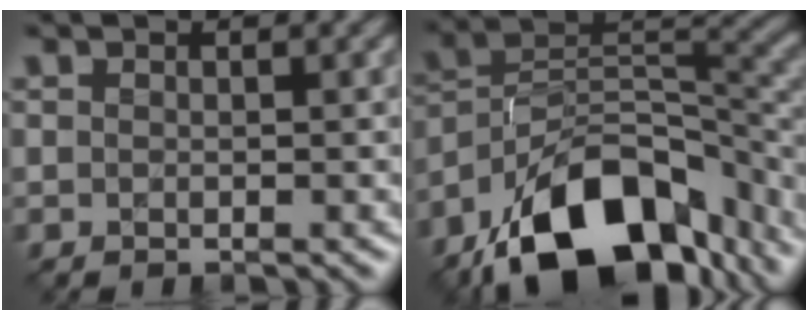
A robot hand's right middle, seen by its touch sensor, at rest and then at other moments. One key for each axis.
{"total": 14.8, "fx": -10.0, "fy": 7.2, "fz": 8.2, "tx": -0.141, "ty": 0.011, "tz": -0.185}